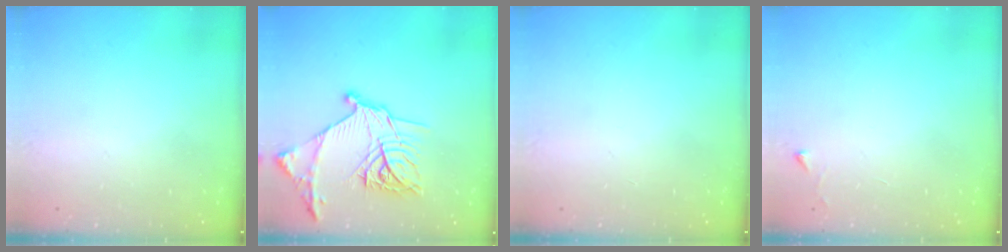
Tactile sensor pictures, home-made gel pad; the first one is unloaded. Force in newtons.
{"total": 21.1, "press": 21.0, "slide": 1.2}
{"total": 0.0}
{"total": 2.3, "press": 2.3, "slide": 0.4}